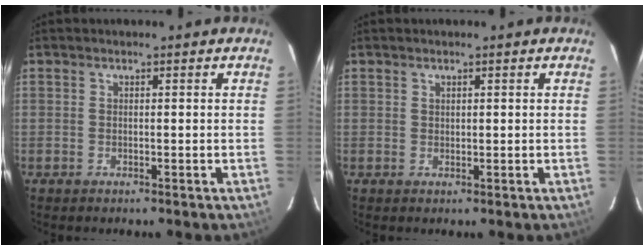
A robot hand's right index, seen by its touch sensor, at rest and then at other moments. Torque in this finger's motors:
{"motor_torque": [-0.68, 0.50, -0.04, 0.00]}